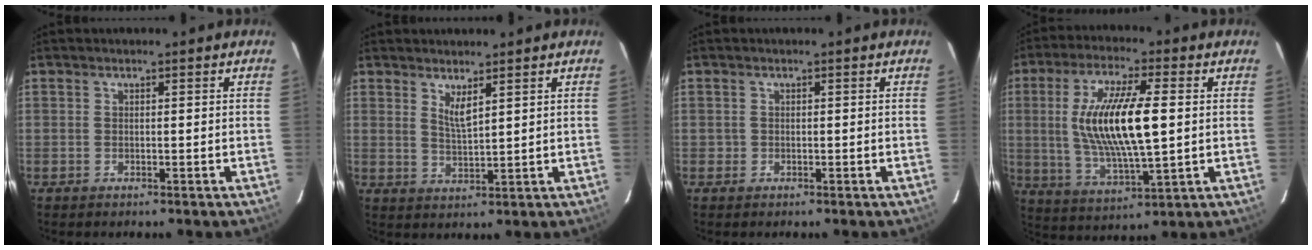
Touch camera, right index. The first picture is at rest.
{"total": 3.1, "force": [1.9, 0.5, 2.4], "torque": [-0.043, -0.008, 0.033]}
{"total": 0.8, "force": [-0.3, 0.8, 0.0], "torque": [0.001, 0.000, -0.004]}
{"total": 16.0, "force": [1.5, 4.2, 15.4], "torque": [-0.292, -0.003, 0.036]}